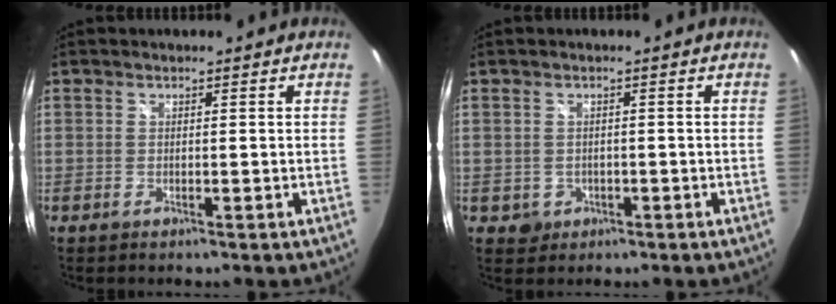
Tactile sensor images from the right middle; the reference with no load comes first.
{"total": 2.6, "force": [-0.7, 2.4, 0.6], "torque": [-0.017, -0.001, -0.005]}